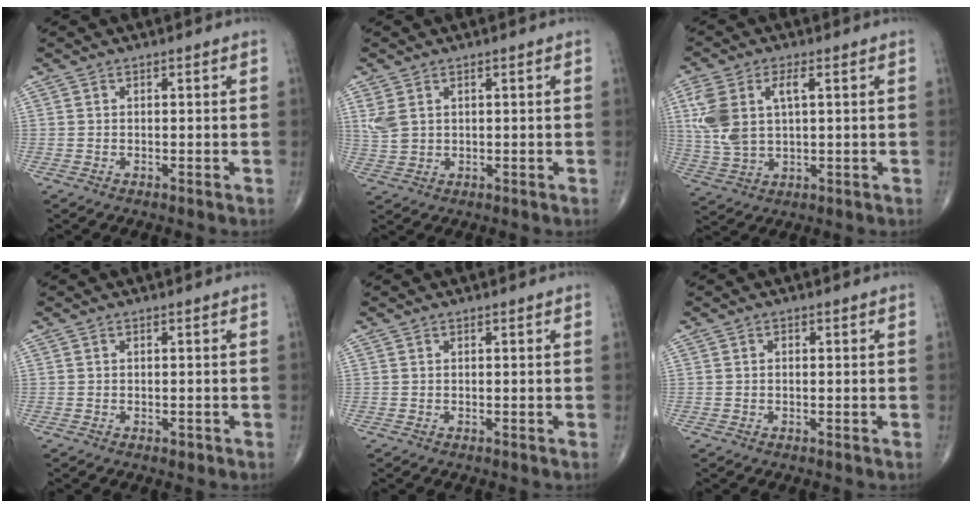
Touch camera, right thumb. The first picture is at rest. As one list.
[{"total": 3.7, "force": [1.4, 2.5, 2.4], "torque": [-0.058, -0.001, 0.038]}, {"total": 11.1, "force": [2.7, 5.7, 9.2], "torque": [-0.213, 0.006, 0.059]}, {"total": 0.8, "force": [-0.4, 0.5, 0.5], "torque": [-0.006, -0.001, -0.006]}, {"total": 0.0}, {"total": 0.5, "force": [0.0, 0.4, 0.4], "torque": [-0.010, 0.000, 0.001]}]